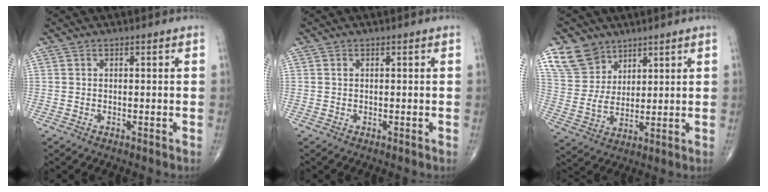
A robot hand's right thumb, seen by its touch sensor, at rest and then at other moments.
{"total": 0.0}
{"total": 9.4, "force": [6.2, 6.6, 2.6], "torque": [-0.031, -0.030, 0.134]}